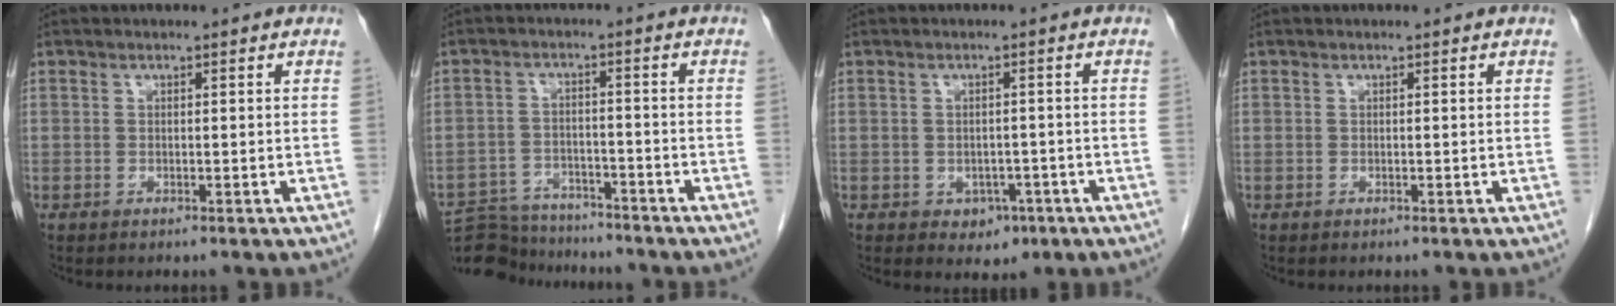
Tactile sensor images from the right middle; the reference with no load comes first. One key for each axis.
{"total": 10.4, "fx": -9.9, "fy": 2.8, "fz": 1.2, "tx": -0.023, "ty": 0.009, "tz": -0.156}
{"total": 3.1, "fx": -1.4, "fy": 2.3, "fz": 1.6, "tx": -0.012, "ty": 0.005, "tz": -0.009}
{"total": 0.0}